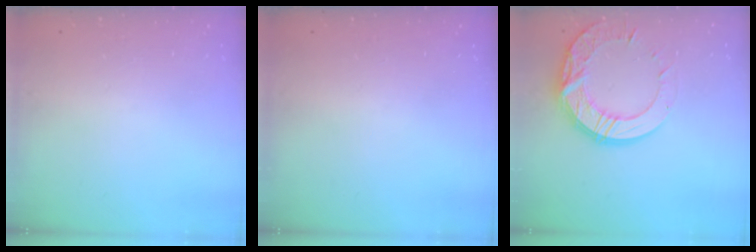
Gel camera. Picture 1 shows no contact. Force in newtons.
{"total": 0.0}
{"total": 15.9, "press": 15.8, "slide": 1.4}